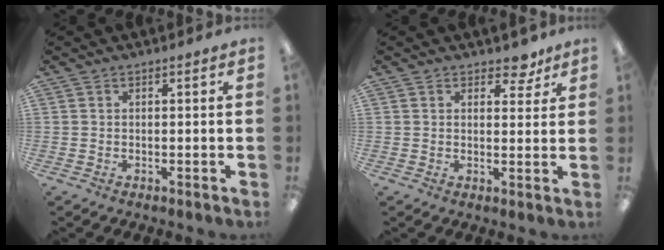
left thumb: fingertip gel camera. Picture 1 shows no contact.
{"total": 5.2, "force": [3.6, 2.8, 2.5], "torque": [-0.017, -0.015, 0.059]}